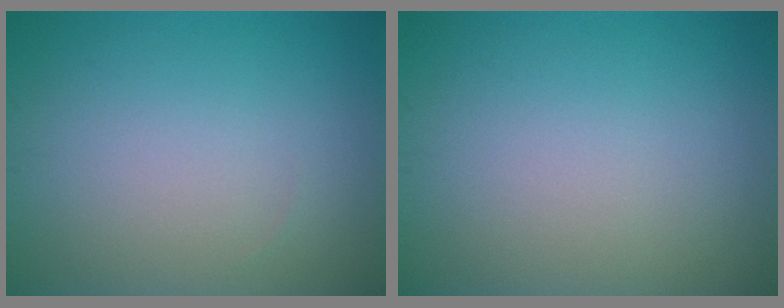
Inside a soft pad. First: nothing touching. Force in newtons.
{"total": 0.0}